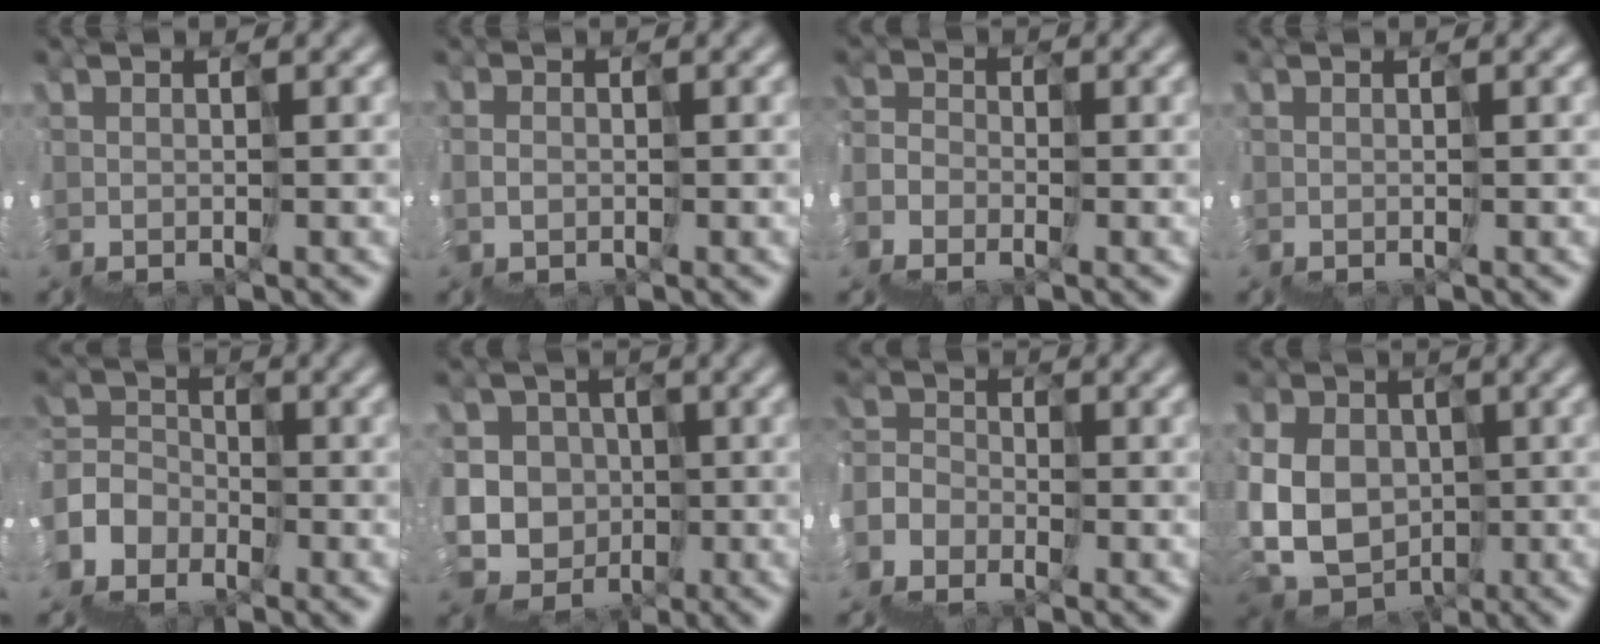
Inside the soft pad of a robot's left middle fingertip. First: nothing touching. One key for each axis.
{"total": 1.3, "fx": -0.9, "fy": 0.9, "fz": -0.3, "tx": 0.011, "ty": -0.006, "tz": -0.016}
{"total": 5.6, "fx": -4.9, "fy": 2.3, "fz": -1.4, "tx": 0.031, "ty": -0.008, "tz": -0.072}
{"total": 0.0}
{"total": 5.7, "fx": -4.5, "fy": 2.8, "fz": -2.1, "tx": 0.047, "ty": 0.007, "tz": -0.092}
{"total": 7.6, "fx": -1.4, "fy": 7.5, "fz": 0.6, "tx": 0.007, "ty": 0.026, "tz": -0.057}
{"total": 6.6, "fx": -5.8, "fy": 2.5, "fz": -1.8, "tx": 0.034, "ty": -0.006, "tz": -0.094}
{"total": 5.8, "fx": -0.4, "fy": 5.3, "fz": 2.2, "tx": -0.011, "ty": 0.013, "tz": -0.008}